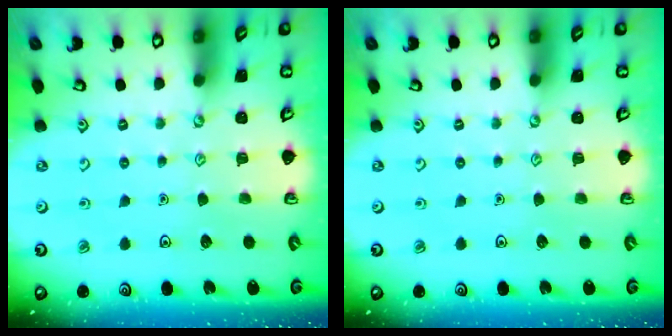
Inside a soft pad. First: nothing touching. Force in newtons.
{"total": 0.0}